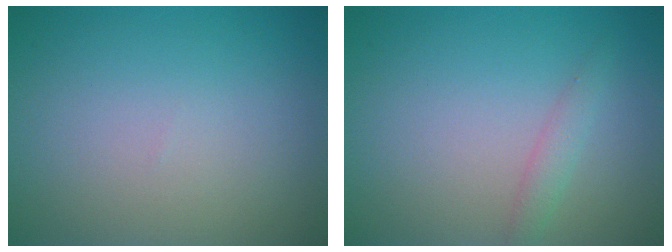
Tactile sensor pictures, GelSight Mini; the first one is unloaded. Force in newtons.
{"total": 1.4, "press": 1.4, "slide": 0.0}